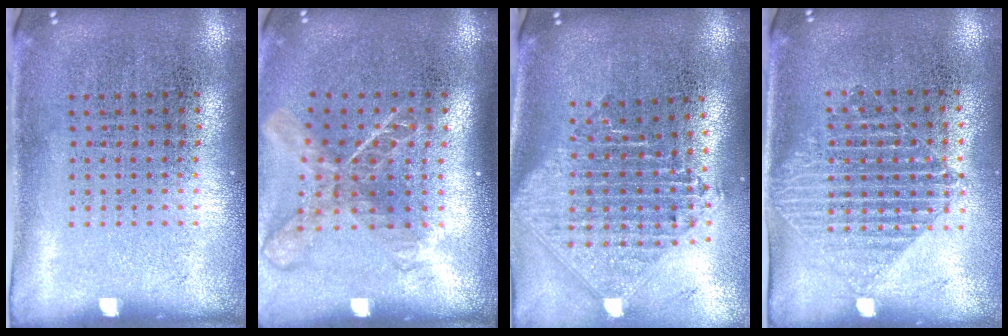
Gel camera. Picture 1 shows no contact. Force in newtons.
{"total": 1.9, "press": 1.4, "slide": 1.3}
{"total": 2.3, "press": 1.8, "slide": 1.4}
{"total": 1.4, "press": 1.2, "slide": 0.8}